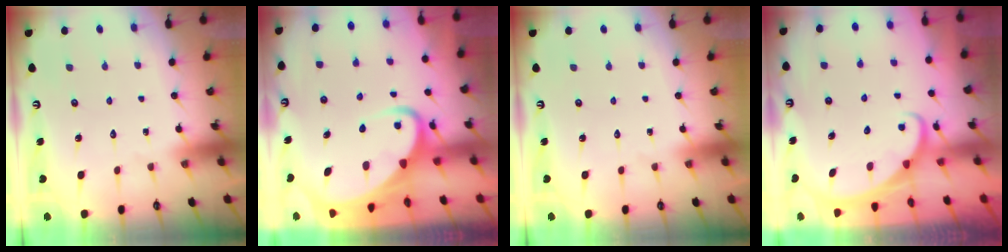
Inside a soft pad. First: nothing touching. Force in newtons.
{"total": 5.3, "press": 5.2, "slide": 0.5}
{"total": 0.0}
{"total": 2.2, "press": 2.2, "slide": 0.1}